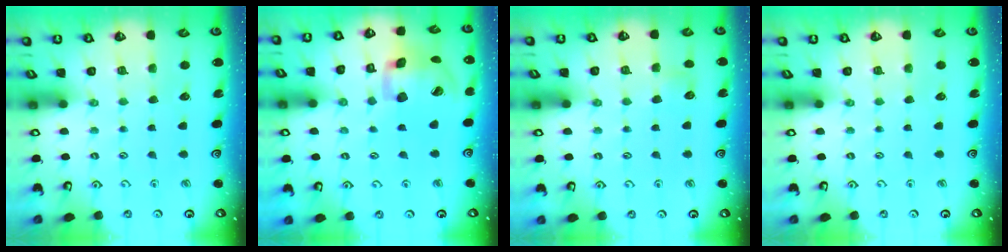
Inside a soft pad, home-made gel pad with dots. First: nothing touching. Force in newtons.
{"total": 17.5, "press": 17.4, "slide": 2.5}
{"total": 3.7, "press": 3.7, "slide": 0.4}
{"total": 0.0}